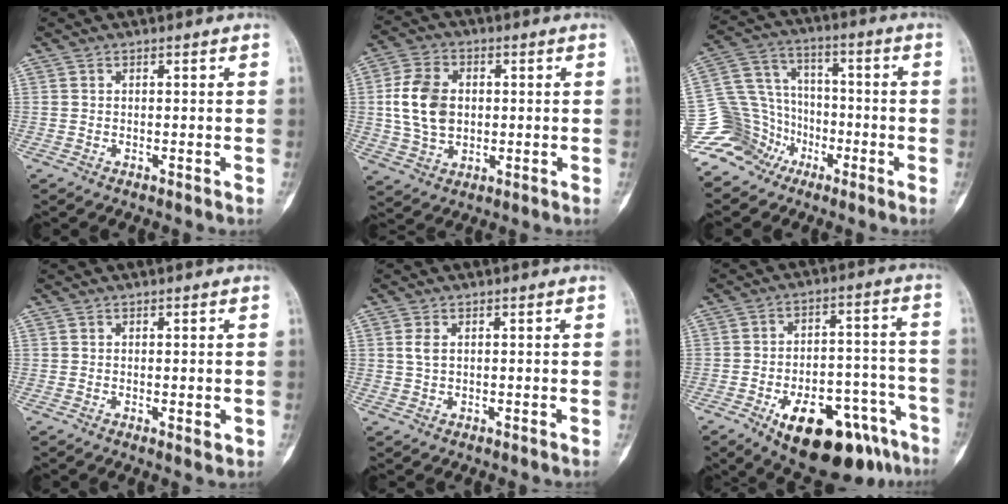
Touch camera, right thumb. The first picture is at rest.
{"total": 11.1, "force": [0.6, 8.1, 7.6], "torque": [-0.132, 0.006, 0.012]}
{"total": 13.9, "force": [-8.2, 10.8, 3.1], "torque": [-0.048, 0.076, -0.157]}
{"total": 2.0, "force": [-0.3, 0.8, 1.8], "torque": [-0.021, -0.005, -0.001]}
{"total": 2.1, "force": [0.4, 1.3, 1.6], "torque": [-0.035, 0.003, 0.009]}
{"total": 20.9, "force": [-11.9, 9.6, 14.2], "torque": [-0.150, 0.076, -0.166]}